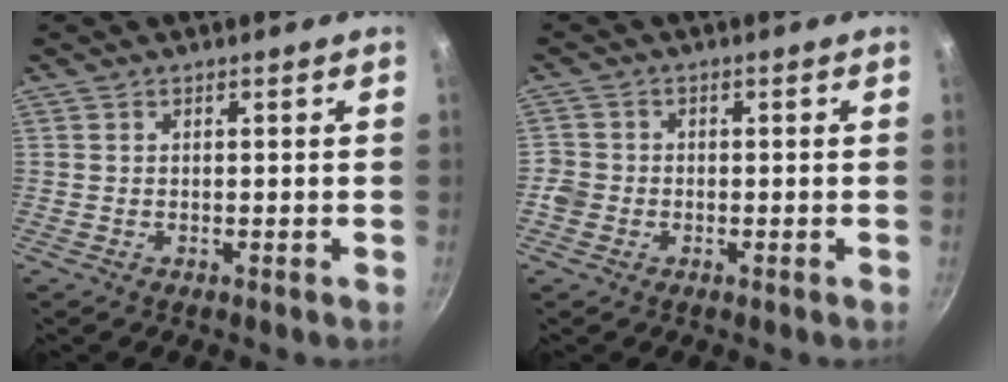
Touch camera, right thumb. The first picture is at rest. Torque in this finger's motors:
{"motor_torque": [0.49, 0.42, 0.29, 0.45, -0.03]}